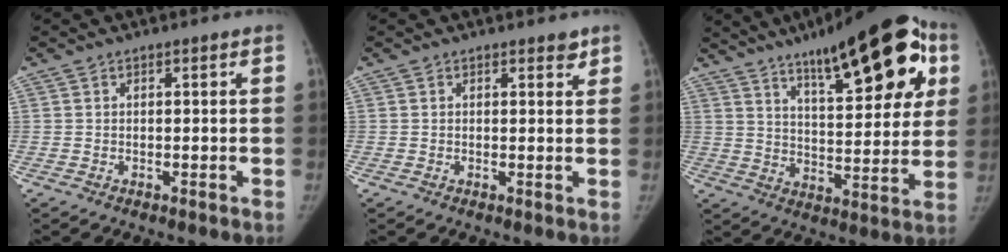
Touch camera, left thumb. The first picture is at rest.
{"total": 1.7, "force": [1.3, 0.8, 0.7], "torque": [0.006, -0.007, 0.013]}
{"total": 25.2, "force": [12.4, 8.3, 20.3], "torque": [-0.252, -0.019, 0.185]}